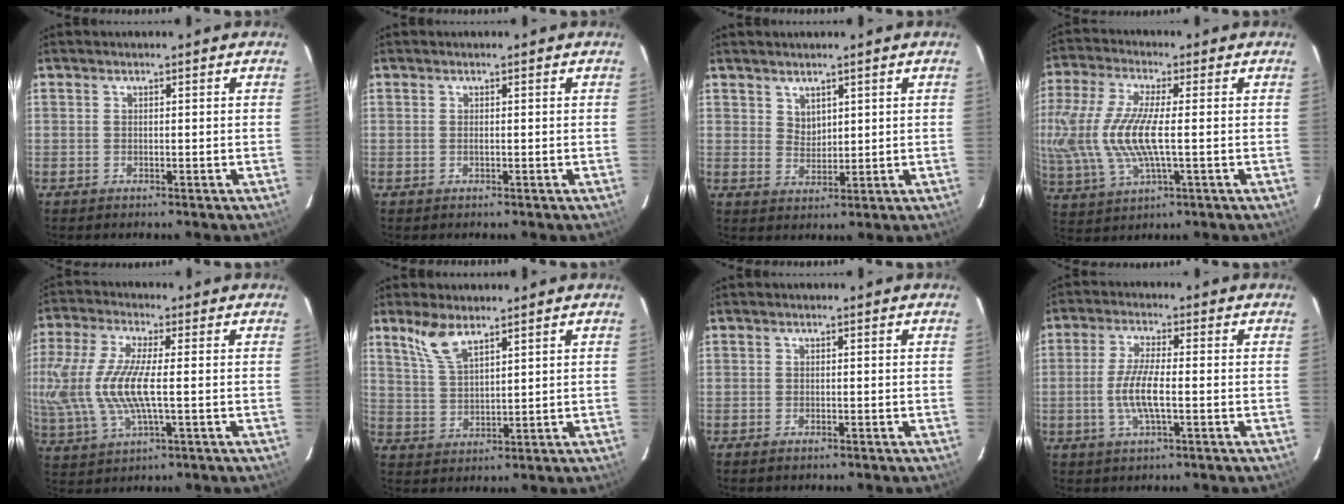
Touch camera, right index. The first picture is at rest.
{"total": 0.0}
{"total": 2.9, "force": [2.1, 1.8, 0.8], "torque": [-0.008, 0.002, 0.042]}
{"total": 16.1, "force": [-0.4, 5.3, 15.2], "torque": [-0.318, -0.007, -0.004]}
{"total": 15.0, "force": [-0.5, 4.7, 14.2], "torque": [-0.298, -0.007, -0.005]}
{"total": 6.3, "force": [4.6, 2.0, 3.8], "torque": [-0.080, 0.005, 0.102]}
{"total": 0.8, "force": [-0.6, 0.4, 0.5], "torque": [-0.008, -0.003, -0.012]}
{"total": 7.0, "force": [-1.4, 1.5, 6.7], "torque": [-0.135, -0.004, -0.030]}